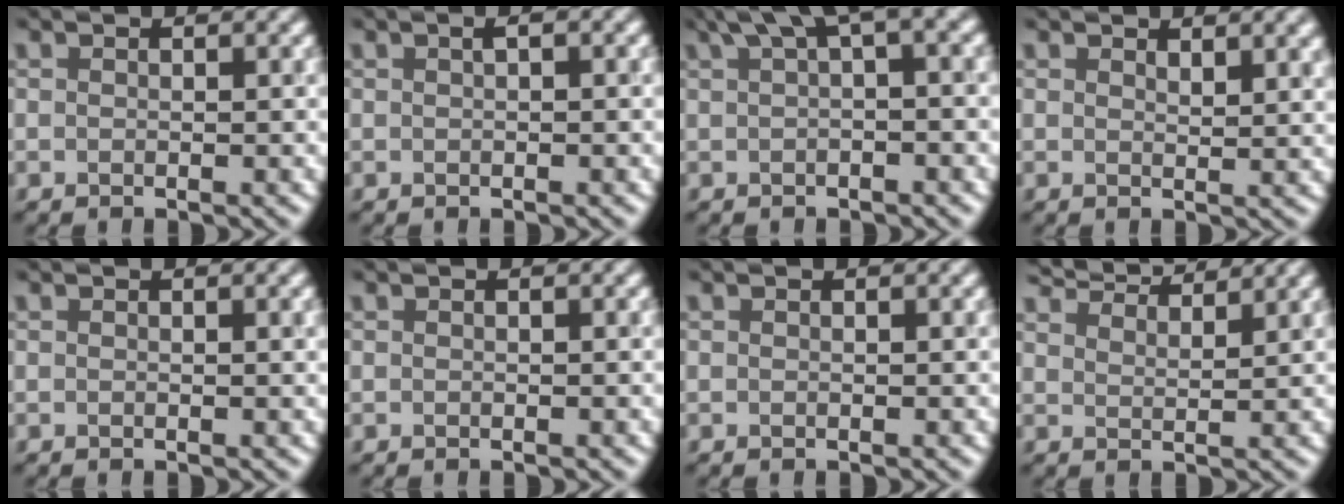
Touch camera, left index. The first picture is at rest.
{"total": 1.1, "force": [0.3, 0.2, 1.0], "torque": [-0.017, 0.006, 0.001]}
{"total": 4.8, "force": [2.1, 1.0, 4.2], "torque": [-0.051, 0.021, 0.031]}
{"total": 1.7, "force": [1.2, 0.4, 1.1], "torque": [-0.012, 0.003, 0.020]}
{"total": 1.0, "force": [0.1, 0.3, 1.0], "torque": [-0.011, 0.003, -0.002]}
{"total": 0.0}
{"total": 0.0}
{"total": 5.7, "force": [5.5, 0.6, 1.6], "torque": [-0.020, 0.011, 0.071]}